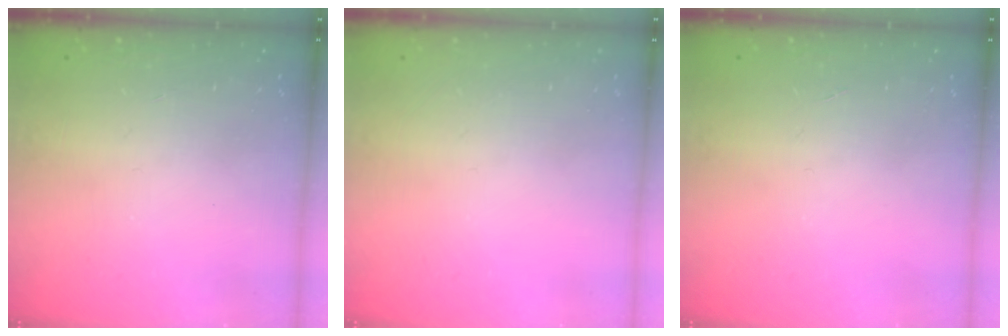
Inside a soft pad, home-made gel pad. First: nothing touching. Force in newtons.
{"total": 0.0}
{"total": 0.0}